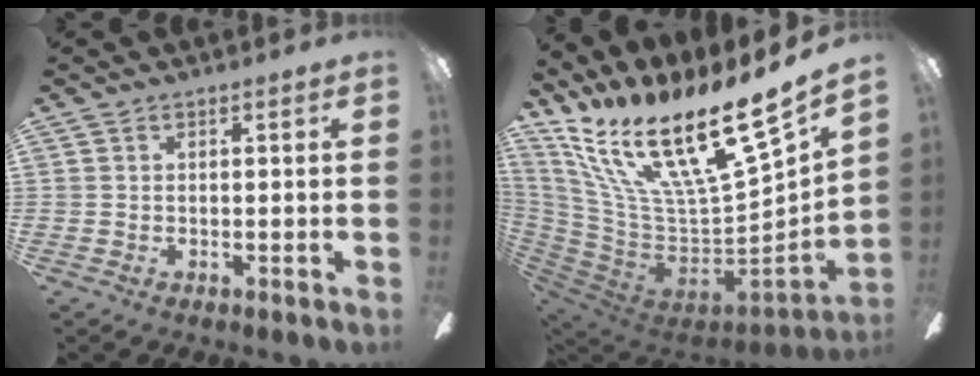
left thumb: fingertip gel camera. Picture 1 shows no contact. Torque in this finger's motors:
{"motor_torque": [2.92, 2.09, 1.24, -1.54, 0.50]}